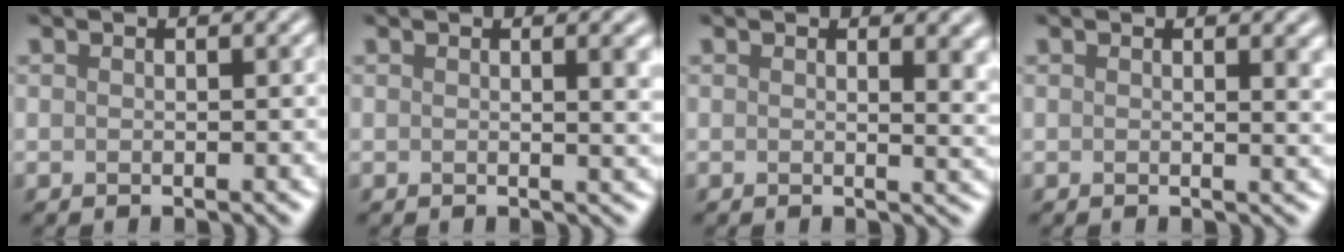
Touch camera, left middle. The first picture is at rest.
{"total": 2.4, "force": [0.7, 0.7, 2.2], "torque": [-0.019, -0.001, 0.009]}
{"total": 3.5, "force": [1.4, 1.6, 2.8], "torque": [-0.020, -0.002, 0.020]}
{"total": 2.0, "force": [0.9, 0.7, 1.7], "torque": [-0.016, -0.002, 0.014]}